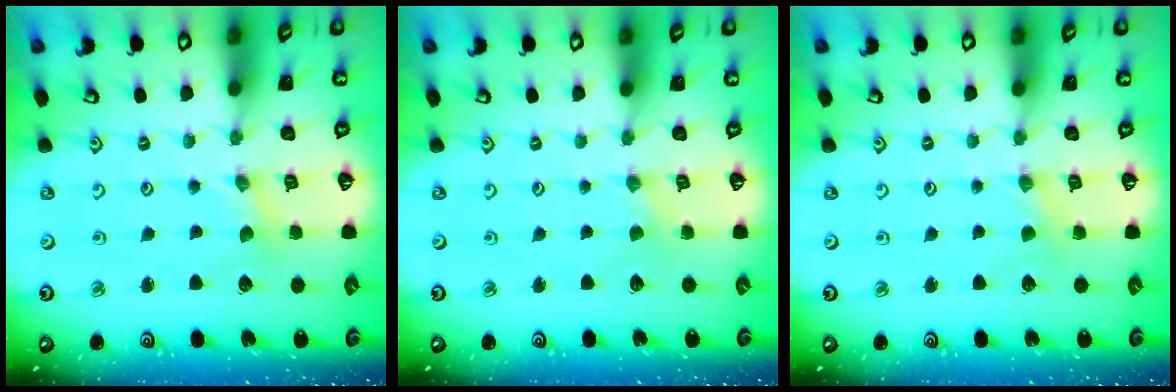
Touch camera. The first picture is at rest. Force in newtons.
{"total": 0.0}
{"total": 2.3, "press": 2.3, "slide": 0.4}